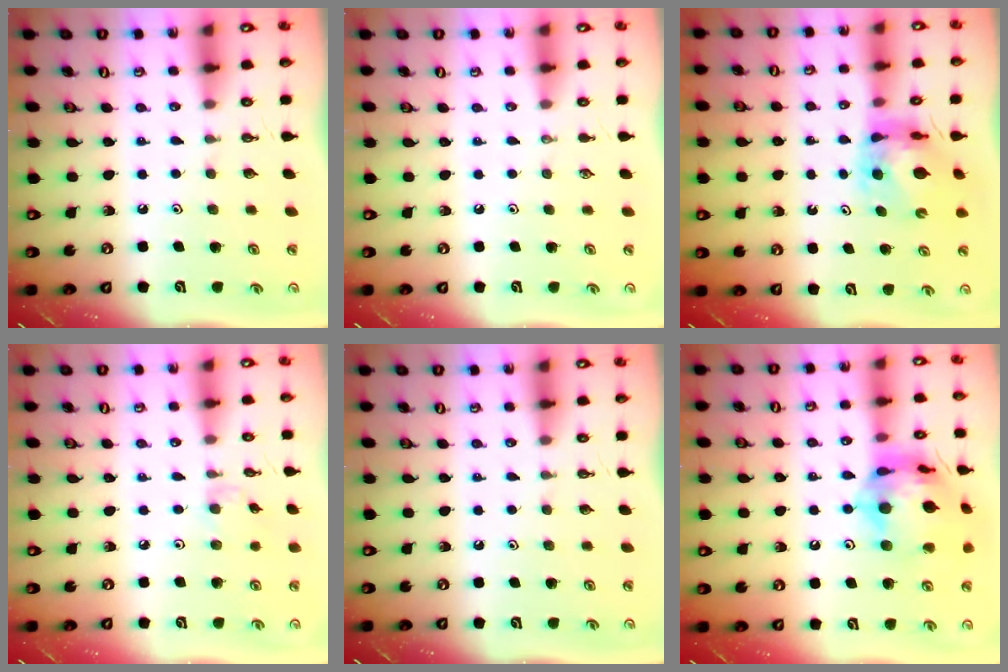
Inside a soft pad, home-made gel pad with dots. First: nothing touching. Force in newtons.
{"total": 0.0}
{"total": 10.6, "press": 10.5, "slide": 1.3}
{"total": 1.1, "press": 1.0, "slide": 0.4}
{"total": 0.0}
{"total": 20.2, "press": 20.1, "slide": 2.3}